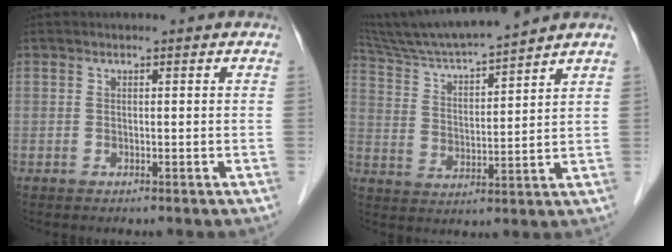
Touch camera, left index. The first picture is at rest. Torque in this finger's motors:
{"motor_torque": [-0.33, -0.95, 0.27, 0.07]}